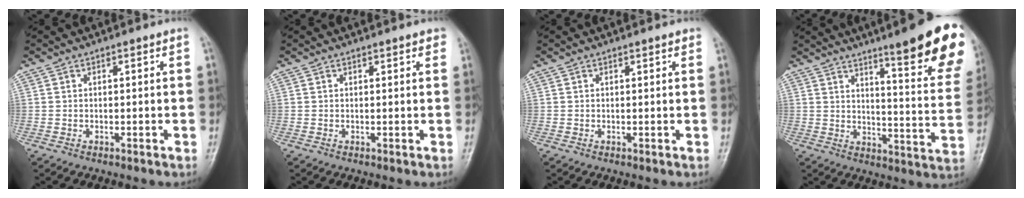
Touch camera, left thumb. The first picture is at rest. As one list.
[{"total": 1.4, "force": [1.0, 0.6, 0.7], "torque": [-0.004, -0.001, 0.008]}, {"total": 1.0, "force": [0.7, 0.4, 0.5], "torque": [-0.007, -0.002, 0.007]}, {"total": 21.0, "force": [13.4, 3.1, 15.8], "torque": [-0.174, -0.074, 0.175]}]